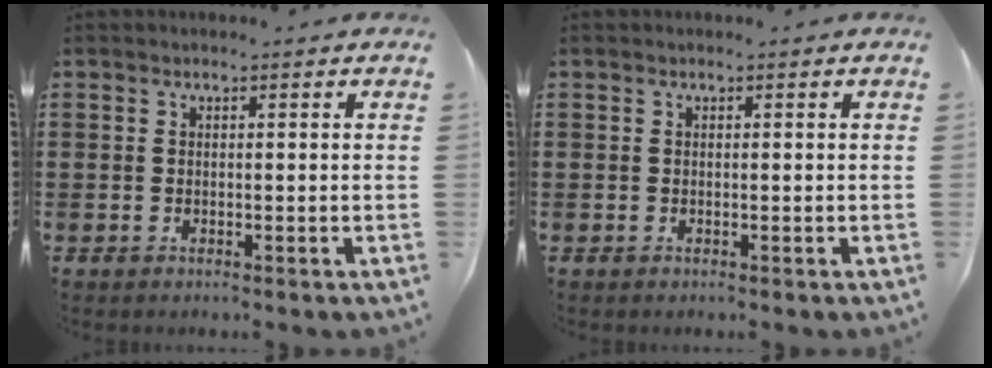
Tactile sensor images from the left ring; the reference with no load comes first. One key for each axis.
{"total": 0.0}